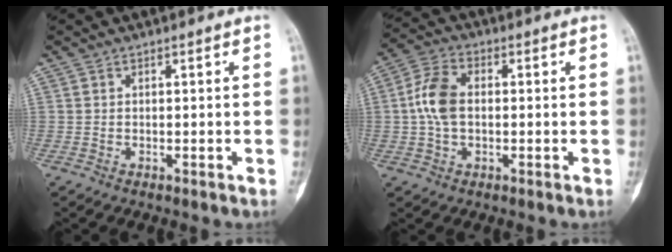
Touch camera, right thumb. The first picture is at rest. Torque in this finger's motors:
{"motor_torque": [0.90, 0.94, 0.04, 0.03, 0.27]}